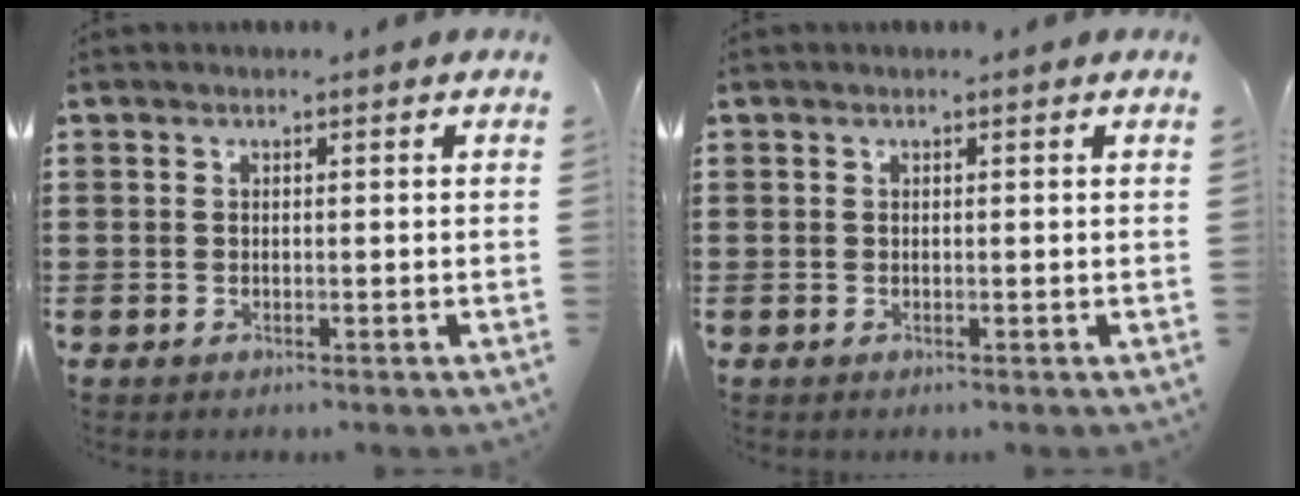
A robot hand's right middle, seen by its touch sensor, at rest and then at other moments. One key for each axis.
{"total": 0.0}